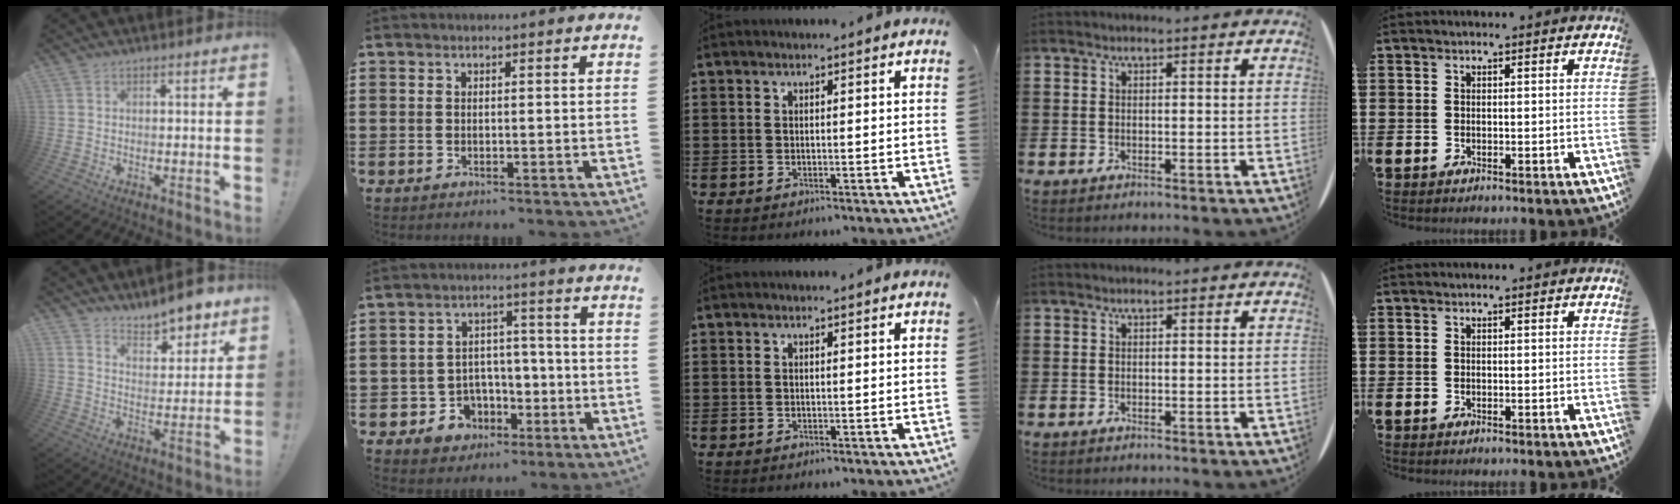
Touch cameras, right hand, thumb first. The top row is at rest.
{"thumb": {"total": 9.0, "force": [8.0, 2.8, 3.1], "torque": [-0.041, -0.067, 0.146]}, "index": {"total": 6.4, "force": [-1.9, 5.9, 1.4], "torque": [-0.043, 0.009, -0.029]}}